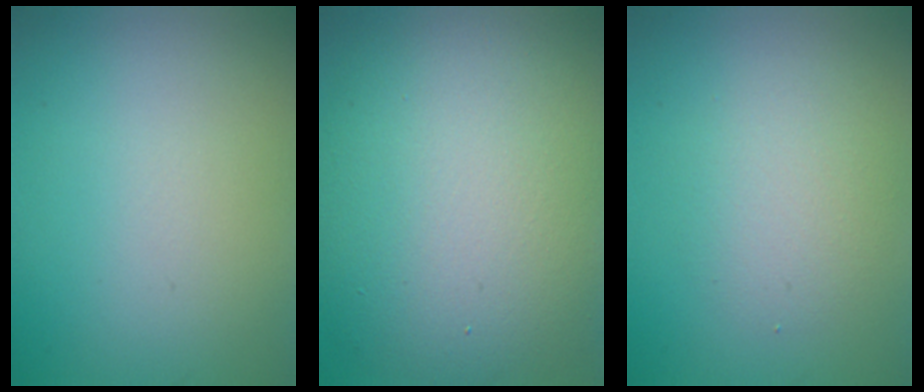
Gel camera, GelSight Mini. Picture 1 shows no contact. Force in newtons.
{"total": 13.3, "press": 13.3, "slide": 1.0}
{"total": 2.8, "press": 2.8, "slide": 0.2}